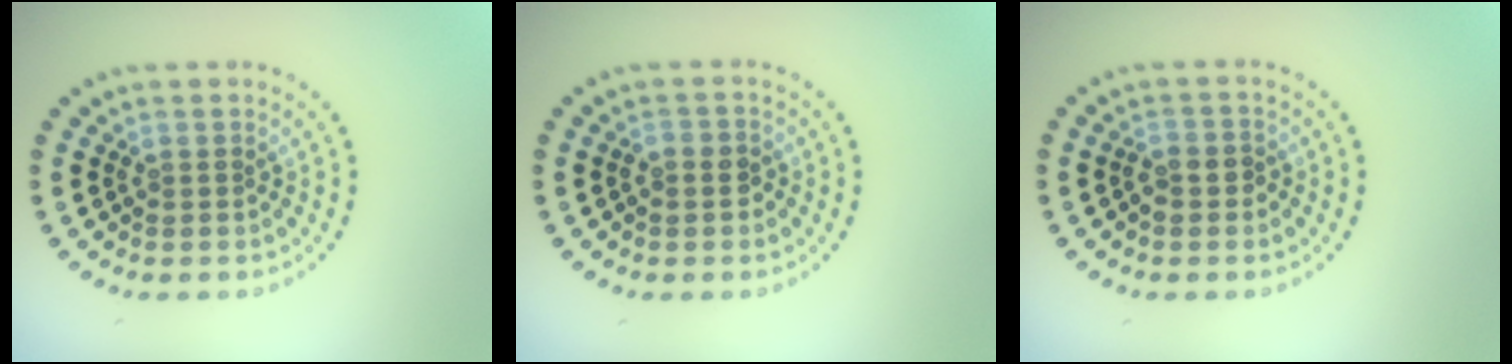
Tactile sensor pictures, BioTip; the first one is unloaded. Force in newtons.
{"total": 1.3, "press": 1.2, "slide": 0.5}
{"total": 1.8, "press": 1.7, "slide": 0.7}